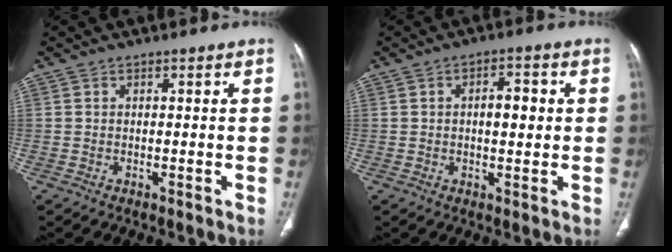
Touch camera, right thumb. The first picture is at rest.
{"total": 5.1, "force": [0.6, 2.5, 4.5], "torque": [-0.059, 0.007, 0.009]}